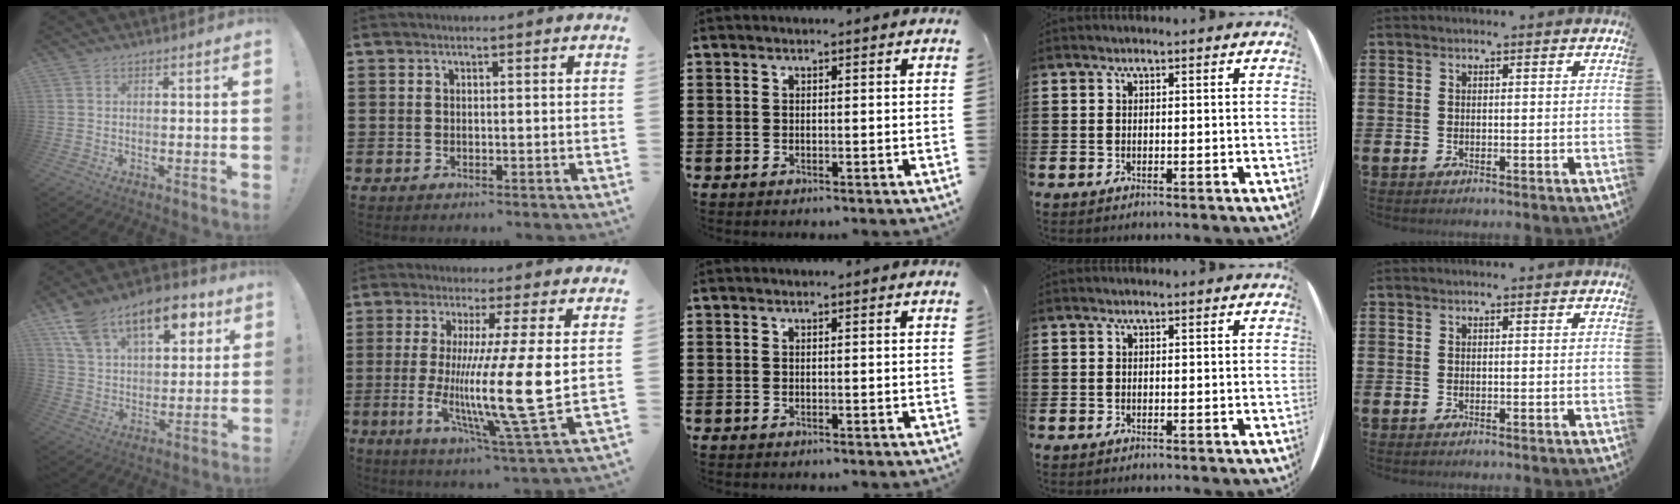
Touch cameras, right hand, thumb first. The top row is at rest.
{"thumb": {"total": 18.2, "force": [10.0, 10.6, 10.8], "torque": [-0.174, -0.040, 0.179]}, "index": {"total": 14.0, "force": [0.1, -0.2, 14.0], "torque": [-0.270, -0.026, -0.008]}}